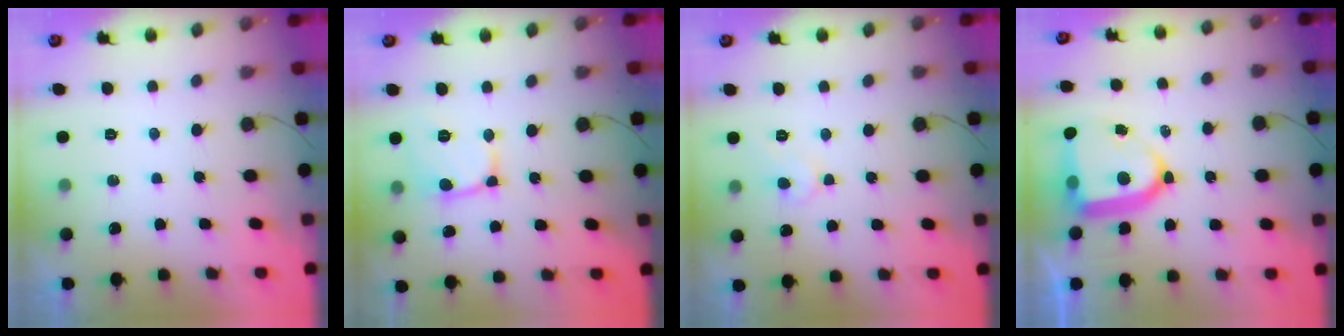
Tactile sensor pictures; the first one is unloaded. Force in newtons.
{"total": 6.6, "press": 6.5, "slide": 0.7}
{"total": 5.3, "press": 5.3, "slide": 0.4}
{"total": 15.7, "press": 15.7, "slide": 1.5}